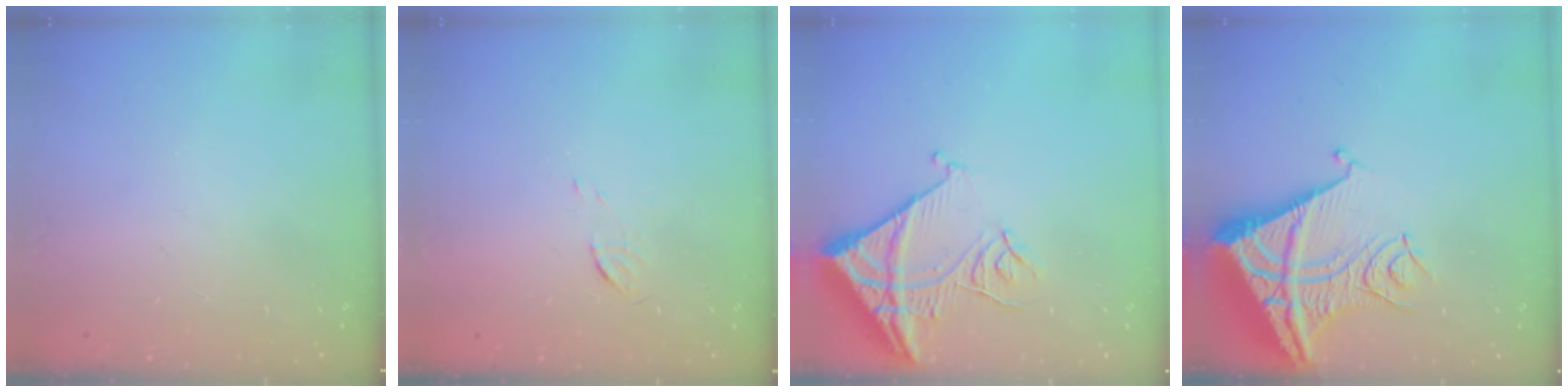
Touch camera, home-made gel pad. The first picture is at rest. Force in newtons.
{"total": 3.3, "press": 3.3, "slide": 0.3}
{"total": 14.2, "press": 14.2, "slide": 1.2}
{"total": 15.2, "press": 15.1, "slide": 1.8}